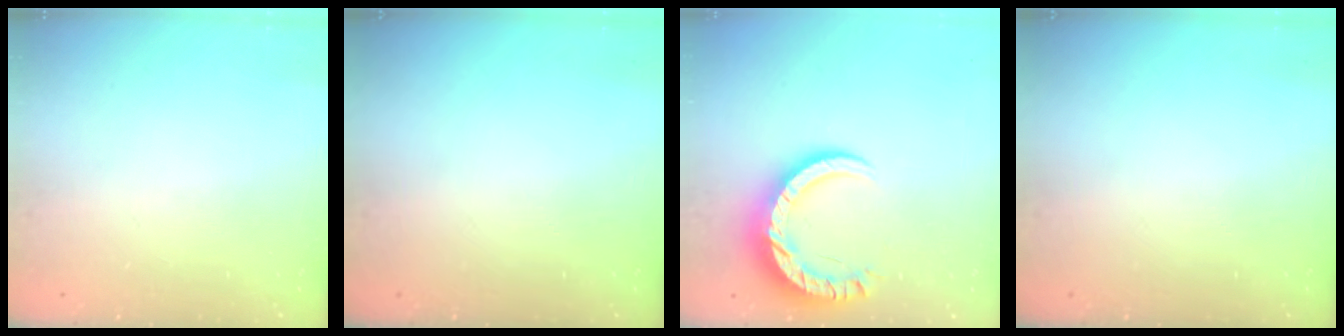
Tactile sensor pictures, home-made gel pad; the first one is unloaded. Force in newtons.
{"total": 0.0}
{"total": 11.9, "press": 11.8, "slide": 0.9}
{"total": 0.0}